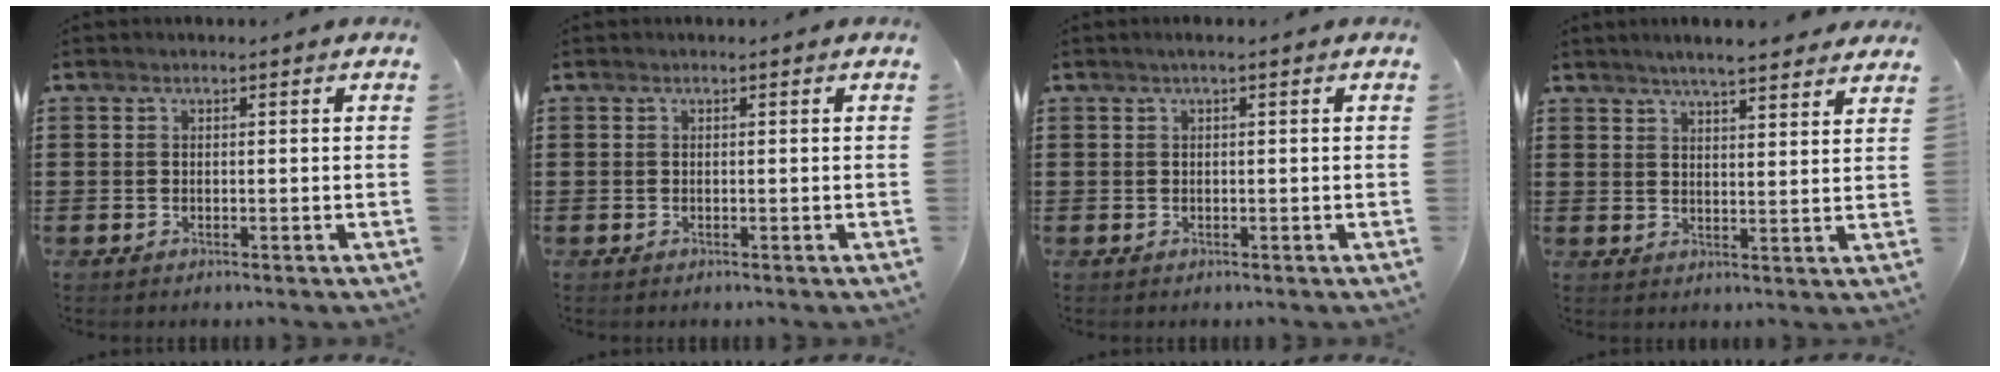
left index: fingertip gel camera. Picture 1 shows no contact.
{"total": 0.0}
{"total": 0.7, "force": [0.1, 0.0, 0.7], "torque": [-0.010, -0.002, 0.002]}
{"total": 4.5, "force": [4.3, 0.2, 1.5], "torque": [-0.040, -0.011, 0.077]}